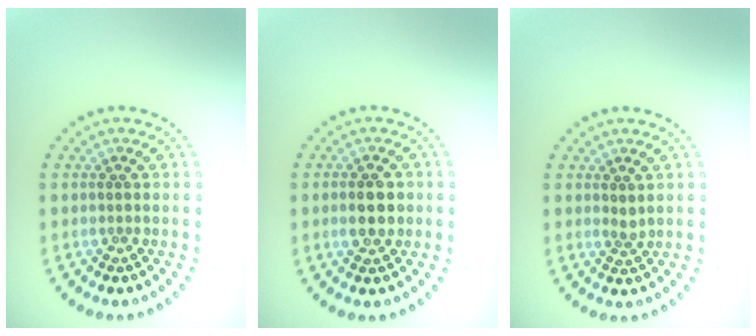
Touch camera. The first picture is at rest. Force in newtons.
{"total": 2.8, "press": 2.8, "slide": 0.1}
{"total": 1.0, "press": 0.8, "slide": 0.6}